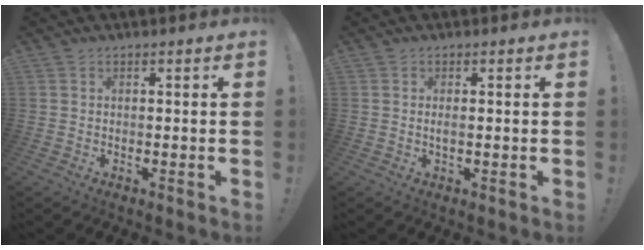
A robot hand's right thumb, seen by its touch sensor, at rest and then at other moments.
{"total": 1.4, "force": [-0.2, 0.1, 1.3], "torque": [-0.023, 0.001, -0.006]}